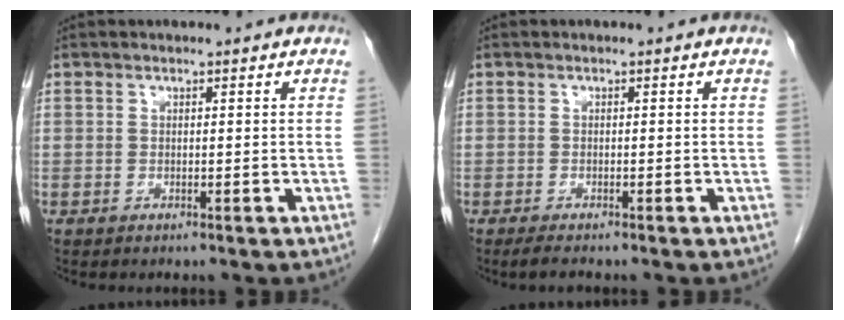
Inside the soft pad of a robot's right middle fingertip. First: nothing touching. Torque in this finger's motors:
{"motor_torque": [0.24, 0.02, -0.02, 0.02]}